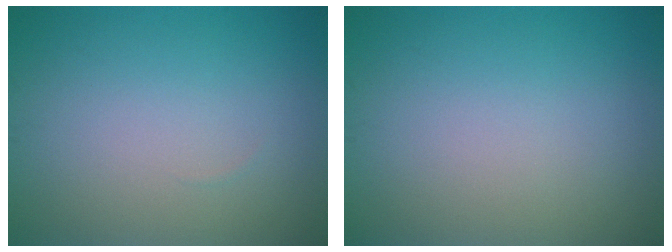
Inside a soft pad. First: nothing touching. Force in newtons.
{"total": 0.0}